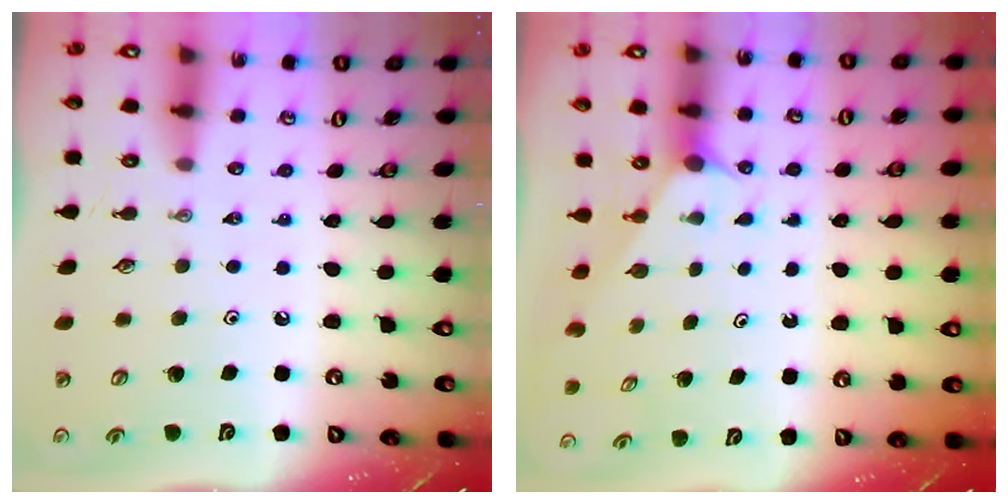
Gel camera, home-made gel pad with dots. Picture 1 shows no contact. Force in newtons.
{"total": 1.5, "press": 1.5, "slide": 0.2}